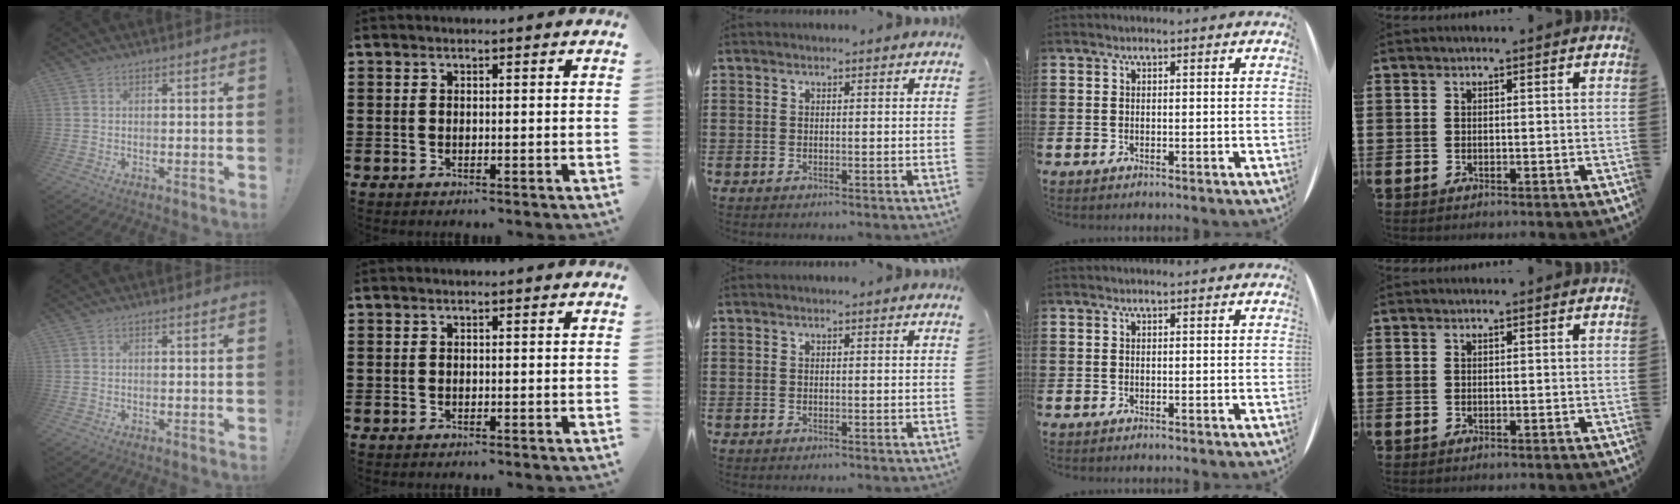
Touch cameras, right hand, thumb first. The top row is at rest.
{}